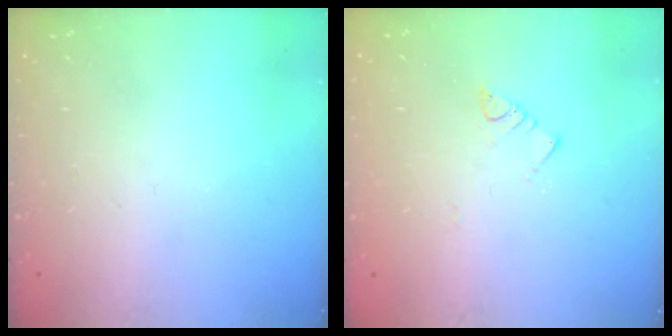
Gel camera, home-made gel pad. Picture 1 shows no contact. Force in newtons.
{"total": 3.2, "press": 3.2, "slide": 0.2}